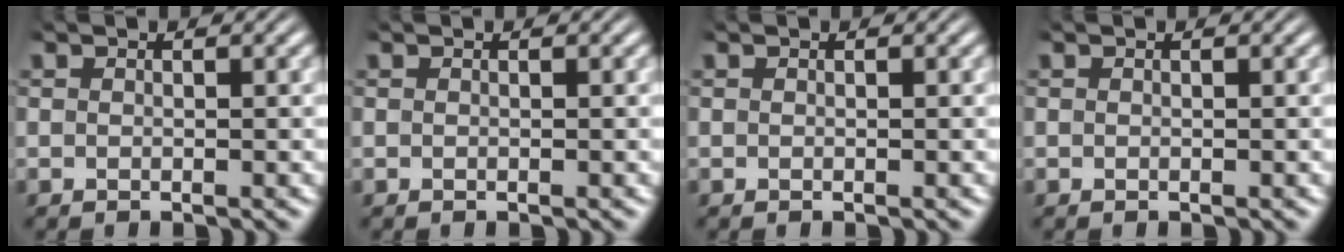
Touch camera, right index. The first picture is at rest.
{"total": 0.0}
{"total": 0.0}
{"total": 0.0}